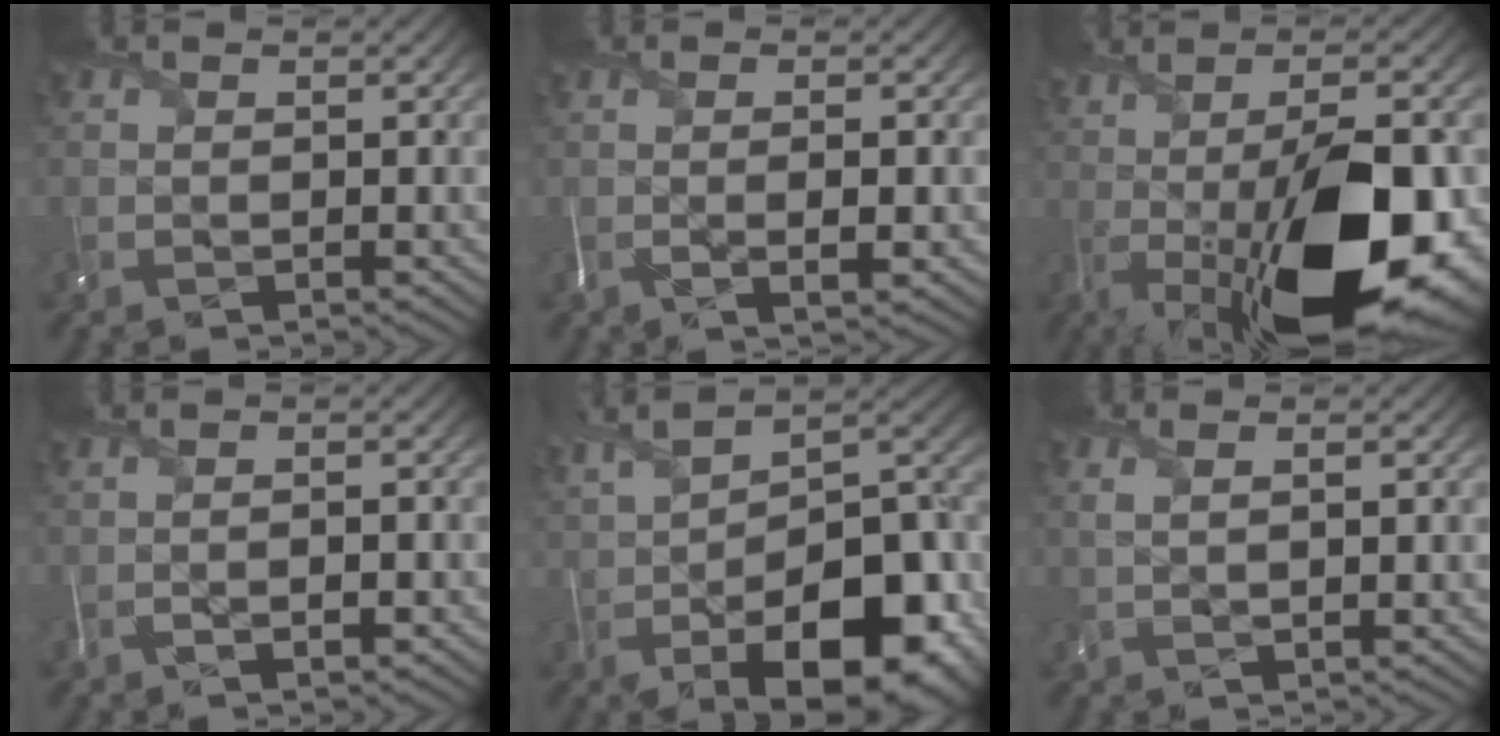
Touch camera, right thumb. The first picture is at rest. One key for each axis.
{"total": 2.6, "fx": -0.7, "fy": 0.0, "fz": 2.5, "tx": -0.043, "ty": -0.003, "tz": -0.014}
{"total": 20.1, "fx": -4.1, "fy": 7.9, "fz": 18.0, "tx": -0.248, "ty": -0.001, "tz": -0.063}
{"total": 2.4, "fx": -0.9, "fy": 0.7, "fz": 2.1, "tx": -0.025, "ty": 0.002, "tz": -0.014}
{"total": 18.9, "fx": -3.9, "fy": 9.6, "fz": 15.8, "tx": -0.217, "ty": -0.015, "tz": -0.041}
{"total": 2.3, "fx": 0.2, "fy": 0.4, "fz": 2.3, "tx": -0.047, "ty": 0.000, "tz": 0.006}